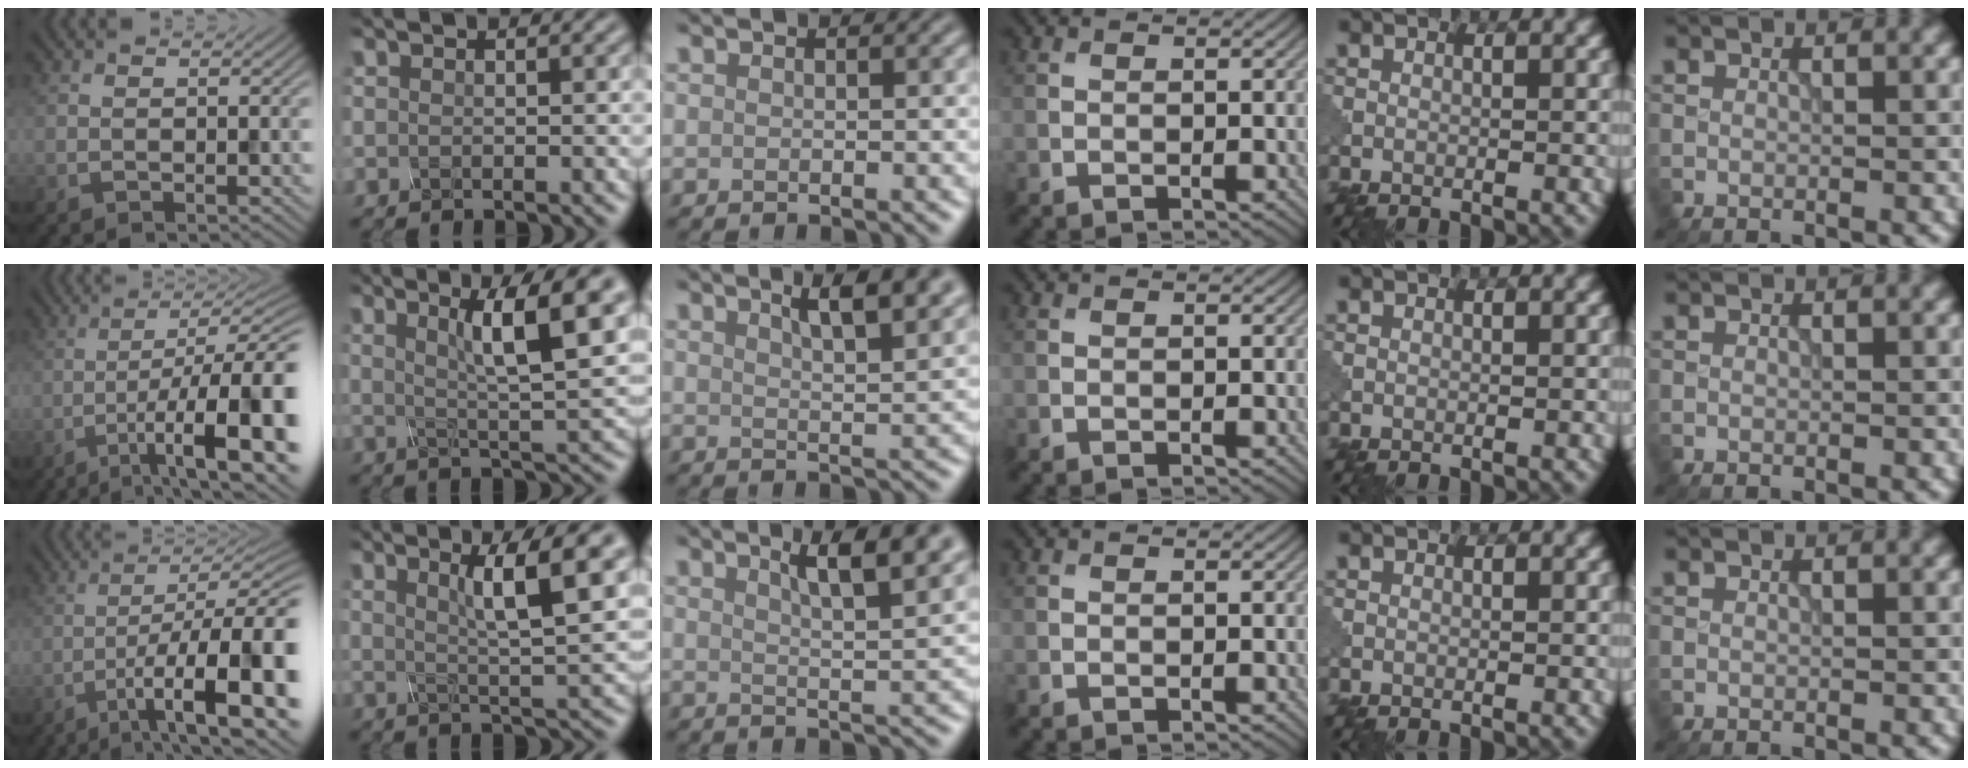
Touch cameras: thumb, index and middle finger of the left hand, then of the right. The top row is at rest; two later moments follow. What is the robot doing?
{"motion": "shake", "object": "plastic piggy bank"}